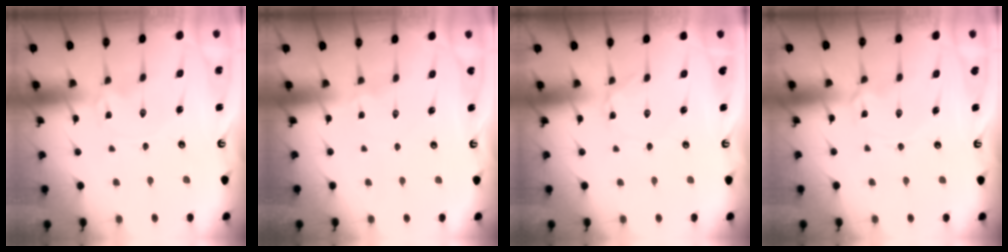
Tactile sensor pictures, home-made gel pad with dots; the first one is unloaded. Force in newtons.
{"total": 2.4, "press": 2.4, "slide": 0.4}
{"total": 1.1, "press": 1.1, "slide": 0.1}
{"total": 2.8, "press": 2.8, "slide": 0.2}